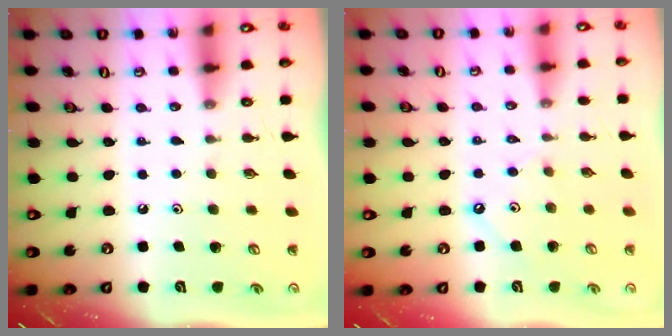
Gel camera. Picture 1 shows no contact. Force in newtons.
{"total": 1.9, "press": 1.9, "slide": 0.2}